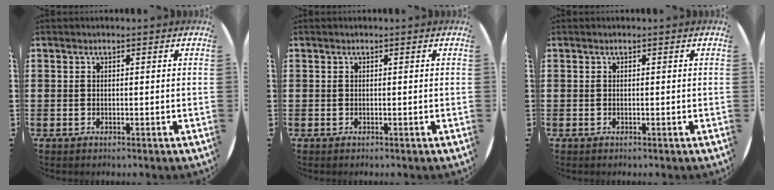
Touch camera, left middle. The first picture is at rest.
{"total": 0.0}
{"total": 0.0}